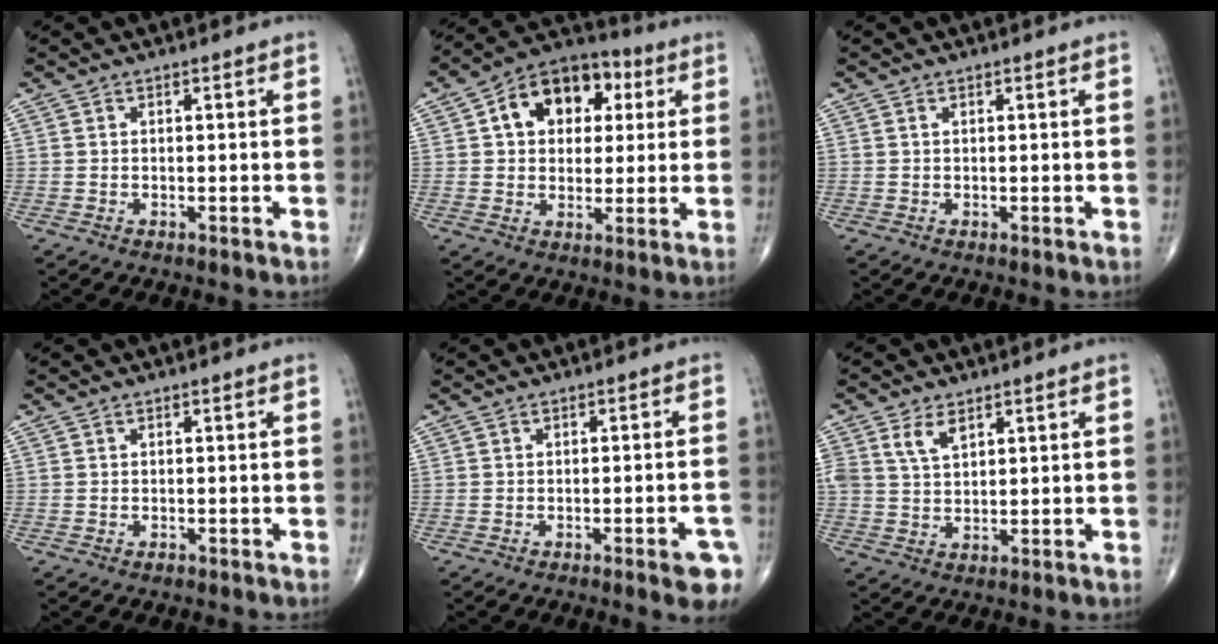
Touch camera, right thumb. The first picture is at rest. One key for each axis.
{"total": 14.9, "fx": 4.1, "fy": 10.5, "fz": 9.8, "tx": -0.106, "ty": 0.014, "tz": 0.056}
{"total": 0.0}
{"total": 0.5, "fx": -0.2, "fy": 0.4, "fz": 0.3, "tx": -0.003, "ty": 0.000, "tz": -0.003}
{"total": 5.6, "fx": -2.8, "fy": 1.3, "fz": 4.6, "tx": -0.046, "ty": 0.008, "tz": -0.032}
{"total": 4.5, "fx": 2.5, "fy": 2.4, "fz": 2.9, "tx": -0.047, "ty": -0.009, "tz": 0.054}